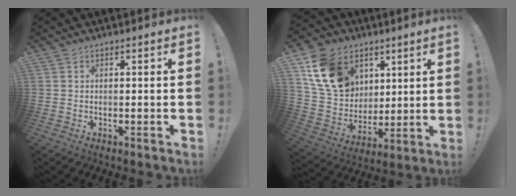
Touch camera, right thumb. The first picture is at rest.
{"total": 17.9, "force": [7.6, 13.8, 8.4], "torque": [-0.146, -0.023, 0.163]}